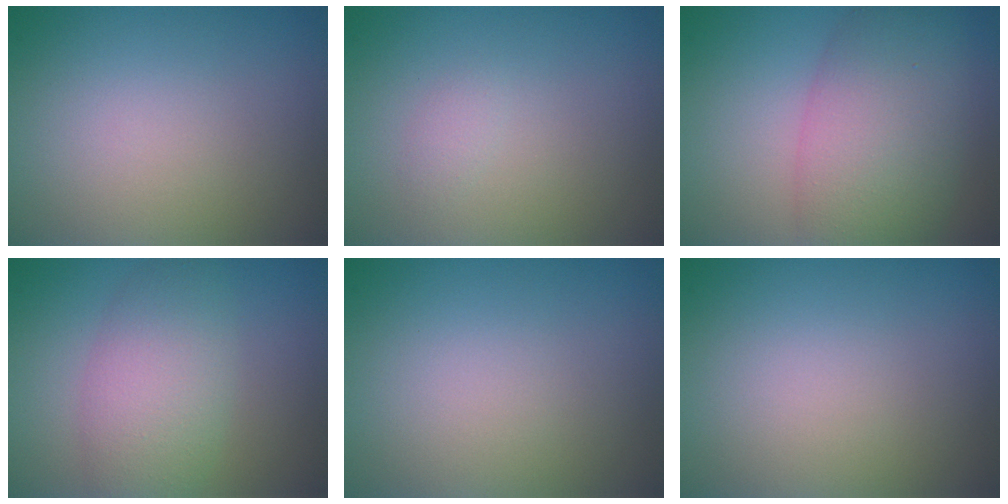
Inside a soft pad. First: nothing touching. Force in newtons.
{"total": 0.7, "press": 0.7, "slide": 0.1}
{"total": 7.6, "press": 7.6, "slide": 0.3}
{"total": 4.9, "press": 4.9, "slide": 0.2}
{"total": 0.0}
{"total": 0.0}